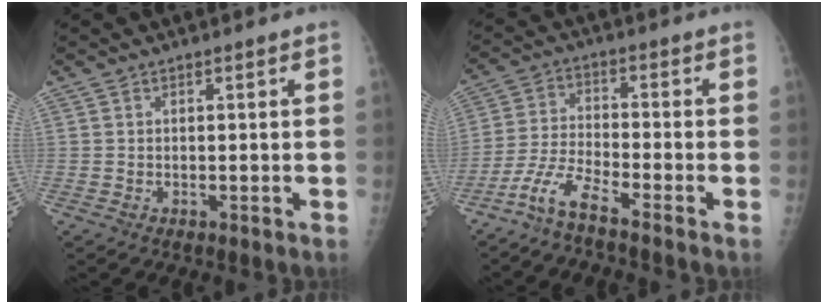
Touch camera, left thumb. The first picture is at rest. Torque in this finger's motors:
{"motor_torque": [-0.07, 0.12, 0.28, 0.71, 0.05]}